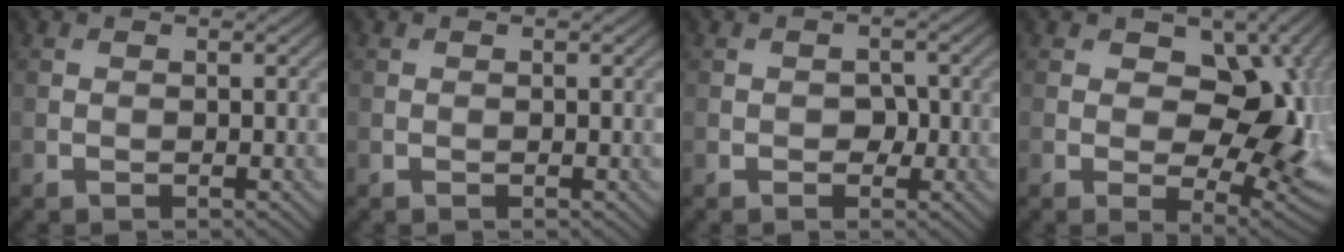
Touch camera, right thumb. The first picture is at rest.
{"total": 0.0}
{"total": 1.4, "force": [-0.4, 1.1, 0.7], "torque": [-0.008, -0.003, -0.006]}
{"total": 12.7, "force": [2.4, 7.9, 9.7], "torque": [-0.126, -0.001, 0.035]}